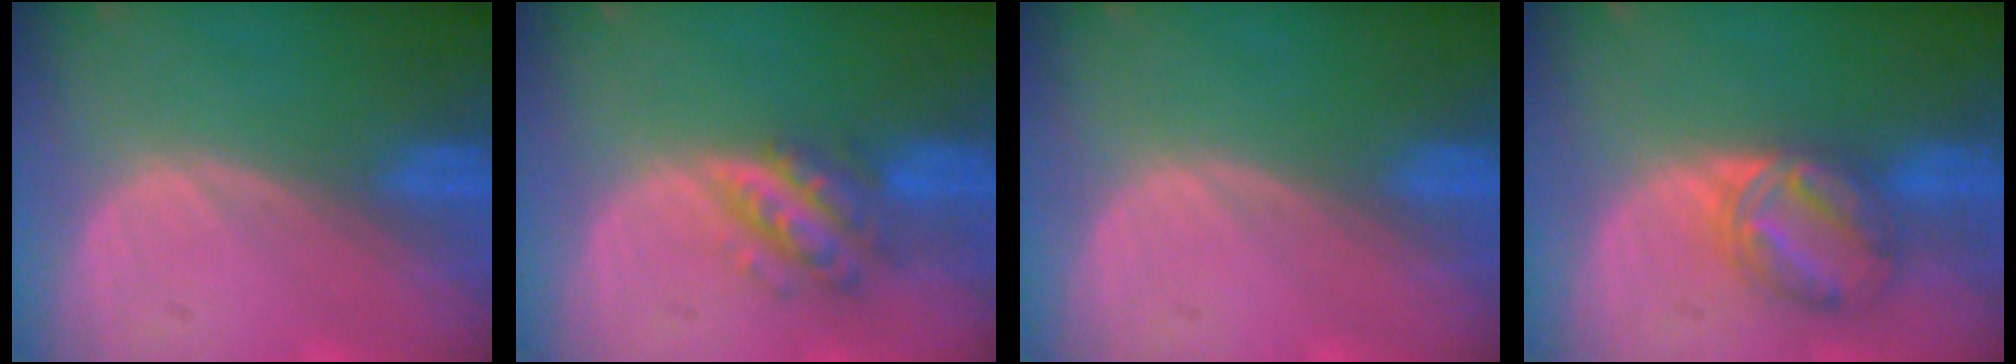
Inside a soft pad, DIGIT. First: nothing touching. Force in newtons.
{"total": 5.5, "press": 5.1, "slide": 2.0}
{"total": 0.0}
{"total": 6.2, "press": 6.2, "slide": 0.1}